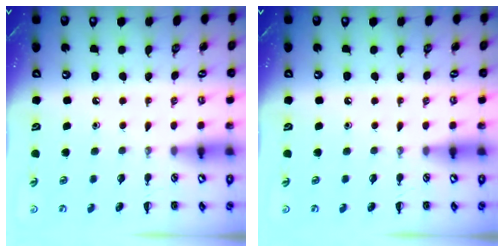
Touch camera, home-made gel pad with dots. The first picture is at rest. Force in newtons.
{"total": 0.0}